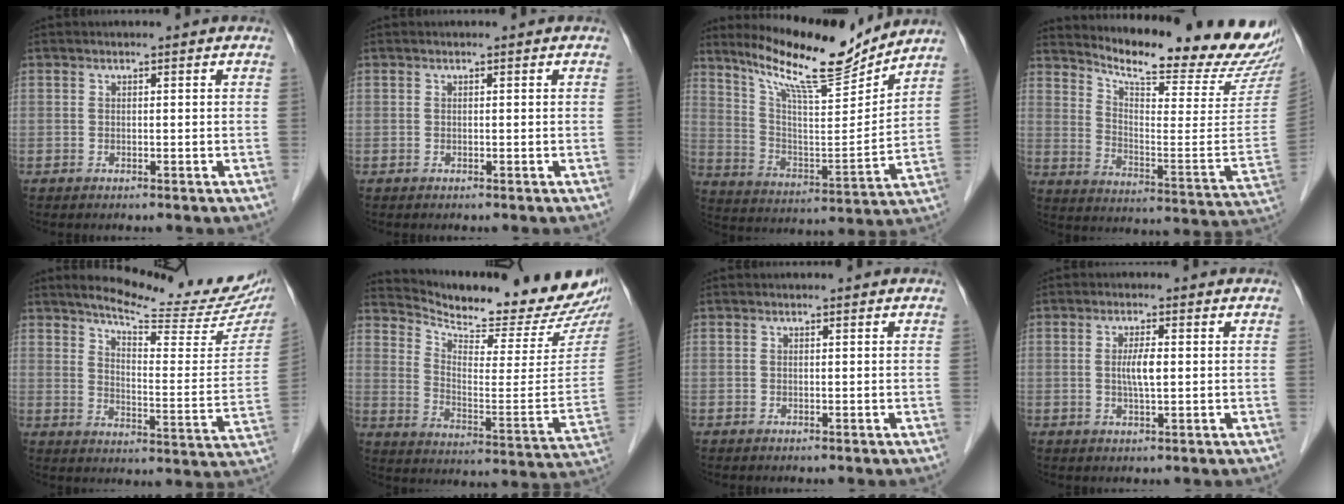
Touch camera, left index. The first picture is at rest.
{"total": 0.0}
{"total": 15.8, "force": [14.0, 1.2, 7.2], "torque": [-0.135, -0.018, 0.238]}
{"total": 22.6, "force": [21.3, 1.2, 7.3], "torque": [-0.123, -0.111, 0.273]}
{"total": 19.7, "force": [17.3, 2.5, 9.1], "torque": [-0.121, -0.057, 0.214]}
{"total": 21.7, "force": [20.7, 2.9, 6.0], "torque": [-0.102, -0.088, 0.277]}
{"total": 0.0}
{"total": 3.3, "force": [0.1, 0.5, 3.3], "torque": [-0.061, -0.003, 0.001]}